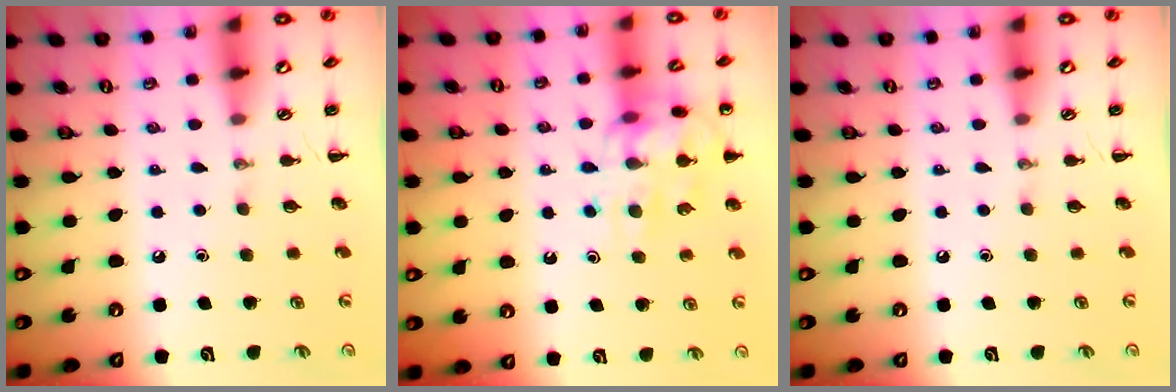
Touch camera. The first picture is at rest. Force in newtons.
{"total": 14.5, "press": 14.3, "slide": 1.9}
{"total": 0.0}